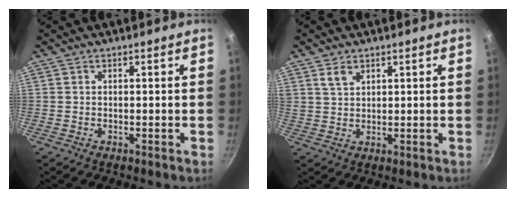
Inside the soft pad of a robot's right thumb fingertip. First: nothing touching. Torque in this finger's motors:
{"motor_torque": [1.34, 1.60, 1.43, 1.34, 0.60]}